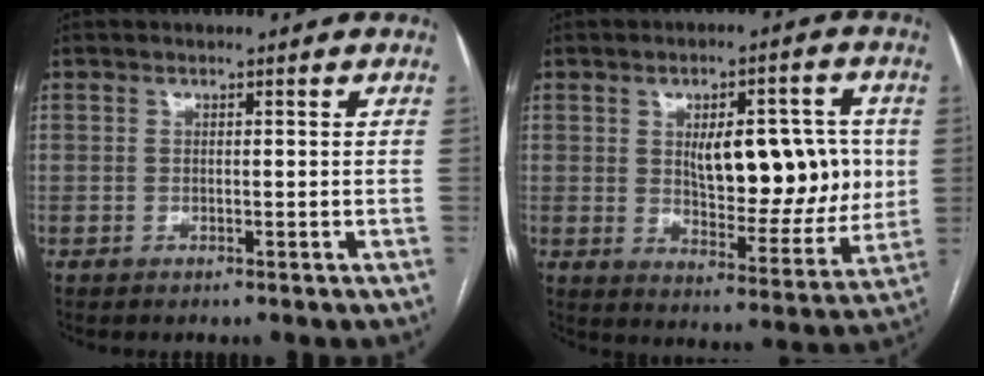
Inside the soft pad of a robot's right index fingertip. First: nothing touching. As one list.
[{"total": 15.3, "force": [2.3, 6.1, 13.8], "torque": [-0.185, 0.007, 0.046]}]